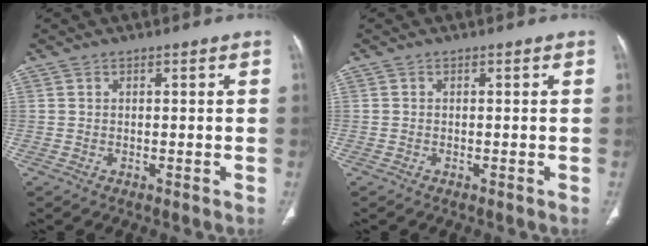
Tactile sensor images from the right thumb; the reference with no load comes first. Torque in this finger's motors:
{"motor_torque": [0.91, 0.72, -0.17, -0.17, 0.00]}